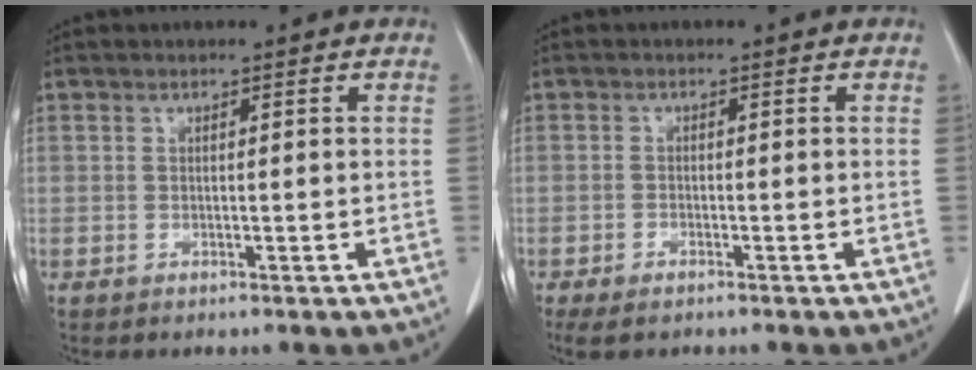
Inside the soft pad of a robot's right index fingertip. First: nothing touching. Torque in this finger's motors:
{"motor_torque": [0.35, -0.30, 0.13, 0.04]}